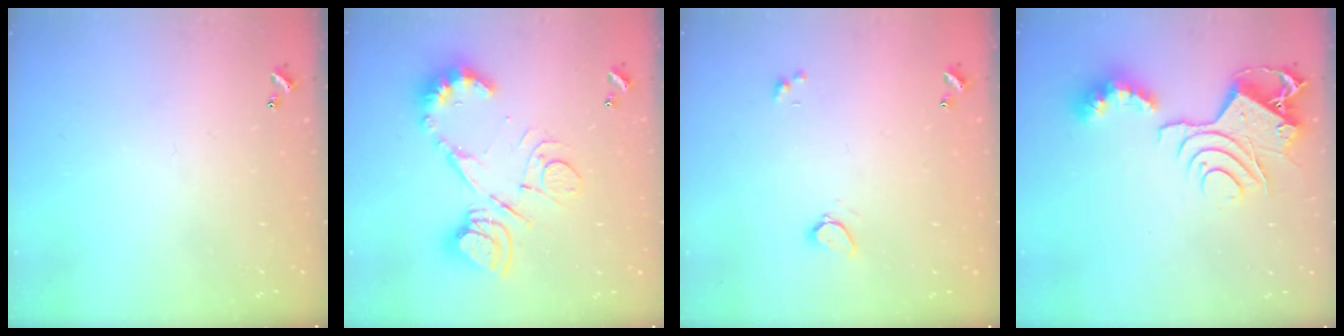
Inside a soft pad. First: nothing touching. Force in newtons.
{"total": 17.2, "press": 17.1, "slide": 1.8}
{"total": 0.6, "press": 0.6, "slide": 0.2}
{"total": 13.0, "press": 12.9, "slide": 1.4}